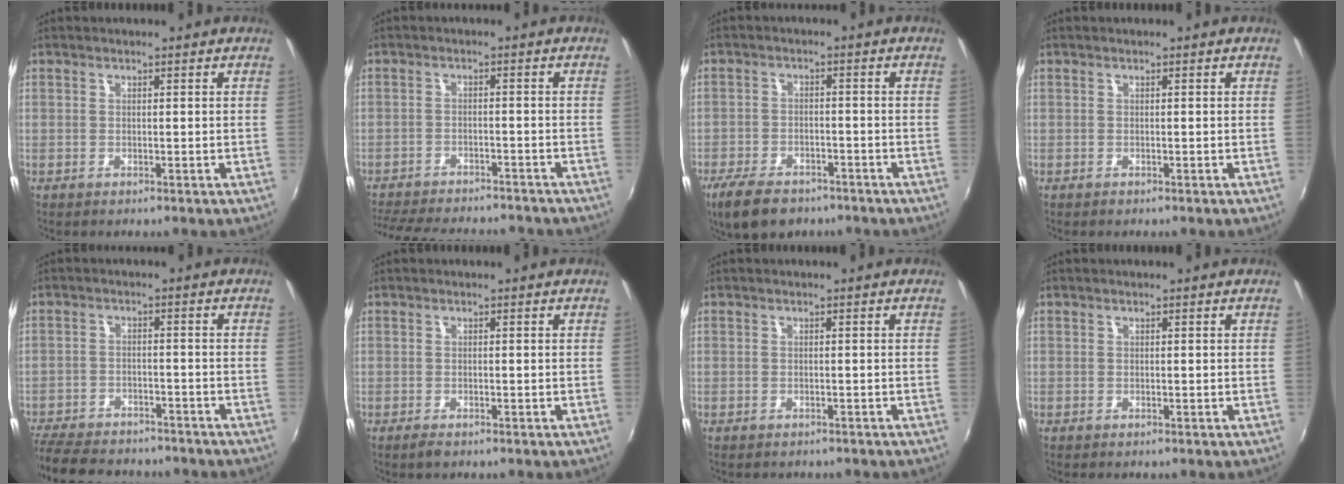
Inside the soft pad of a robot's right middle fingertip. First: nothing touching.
{"total": 15.9, "force": [-14.0, 4.1, 6.4], "torque": [-0.142, -0.019, -0.202]}
{"total": 10.4, "force": [-7.5, 4.9, 5.2], "torque": [-0.131, -0.019, -0.131]}
{"total": 0.0}
{"total": 16.8, "force": [-14.1, 6.0, 7.0], "torque": [-0.166, -0.020, -0.210]}
{"total": 1.4, "force": [-1.0, 0.6, 0.7], "torque": [-0.015, -0.006, -0.020]}
{"total": 1.8, "force": [-1.6, 0.7, 0.5], "torque": [-0.015, -0.010, -0.021]}
{"total": 0.0}